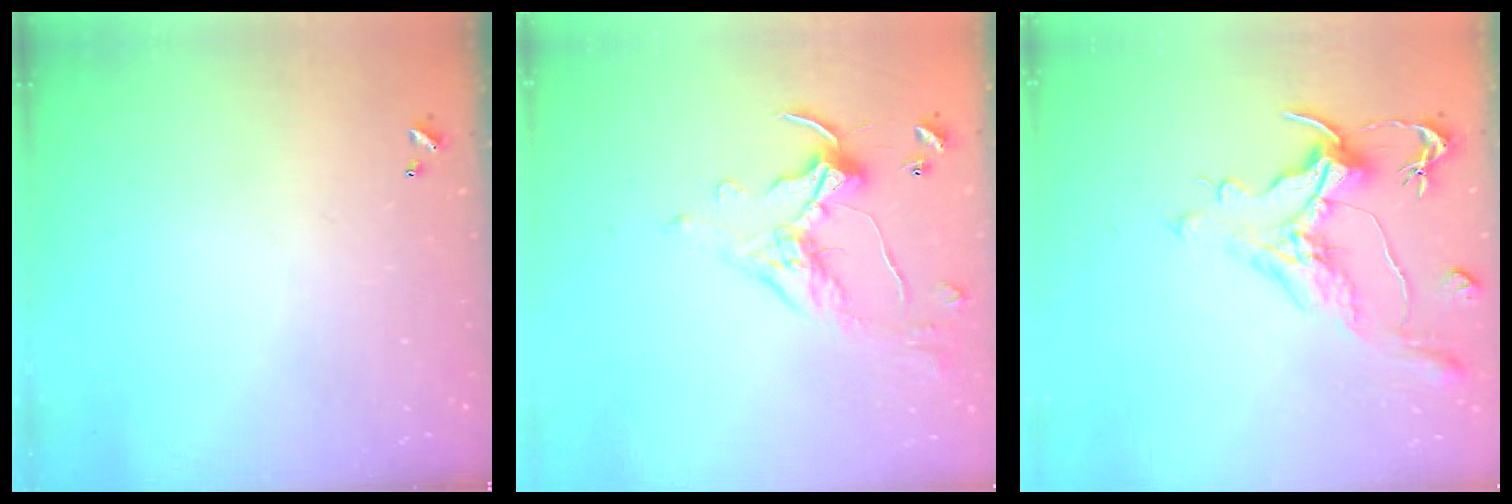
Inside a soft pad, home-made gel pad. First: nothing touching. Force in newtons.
{"total": 1.1, "press": 1.1, "slide": 0.1}
{"total": 1.1, "press": 0.2, "slide": 1.1}